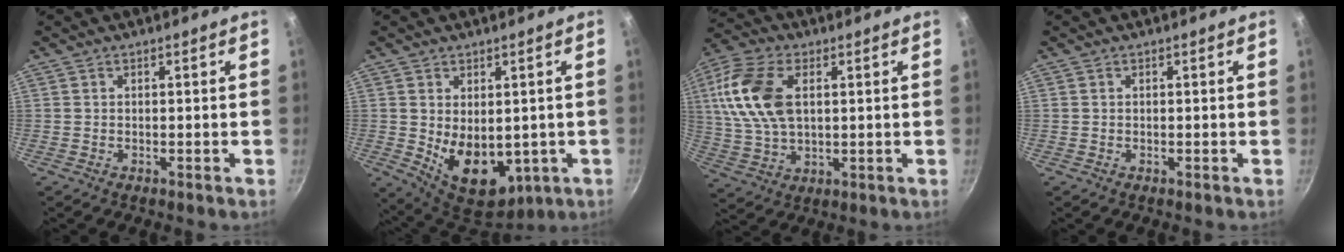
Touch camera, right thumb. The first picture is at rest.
{"total": 13.1, "force": [-1.1, 8.7, 9.7], "torque": [-0.125, -0.025, 0.013]}
{"total": 15.1, "force": [3.4, 9.0, 11.6], "torque": [-0.223, 0.000, 0.064]}
{"total": 0.0}